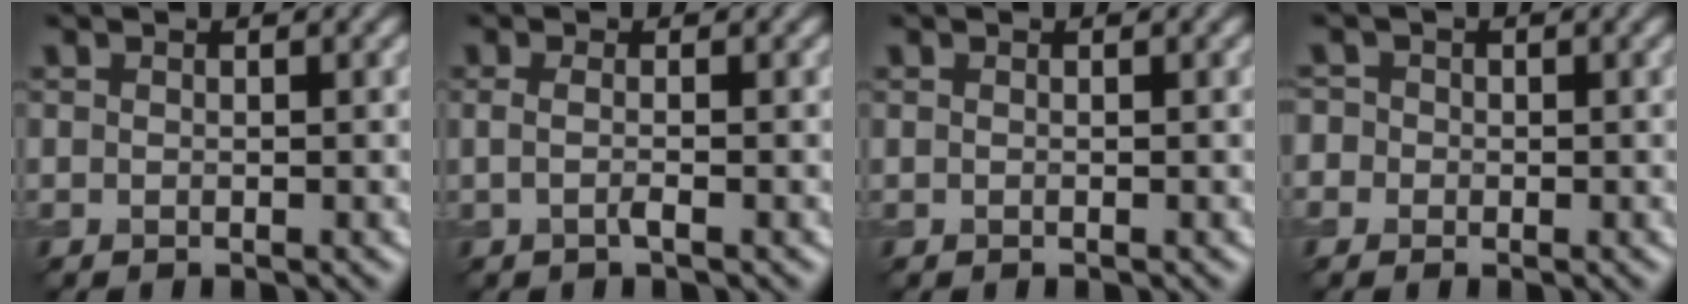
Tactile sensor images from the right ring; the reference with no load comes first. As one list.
[{"total": 1.1, "force": [-0.1, 0.2, 1.1], "torque": [-0.019, 0.000, -0.005]}, {"total": 0.0}, {"total": 1.6, "force": [-0.2, 1.6, 0.3], "torque": [0.006, 0.016, -0.023]}]